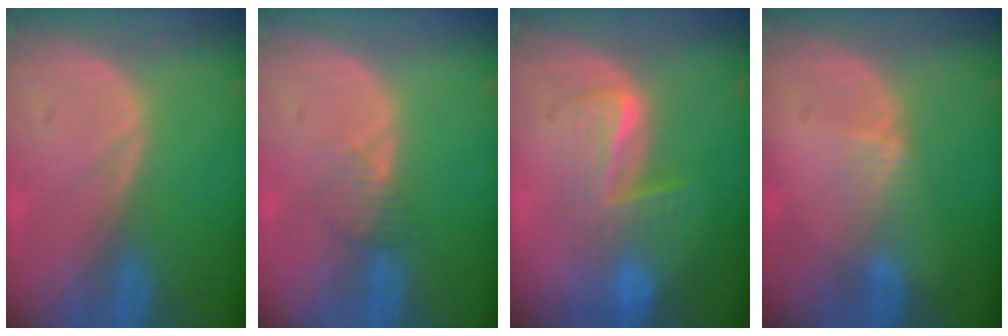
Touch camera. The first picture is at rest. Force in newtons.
{"total": 2.1, "press": 2.1, "slide": 0.2}
{"total": 6.3, "press": 6.1, "slide": 1.5}
{"total": 1.9, "press": 1.9, "slide": 0.2}